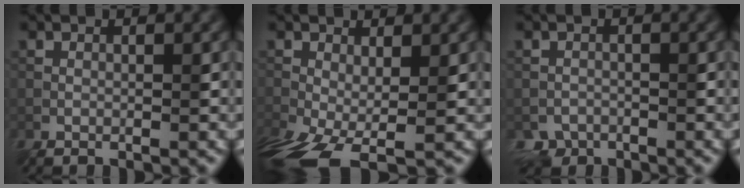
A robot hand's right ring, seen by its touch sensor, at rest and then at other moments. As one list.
[{"total": 8.0, "force": [-3.8, 3.5, 6.1], "torque": [-0.132, -0.040, -0.053]}, {"total": 2.2, "force": [-1.8, 1.2, -0.6], "torque": [0.009, -0.005, -0.031]}]